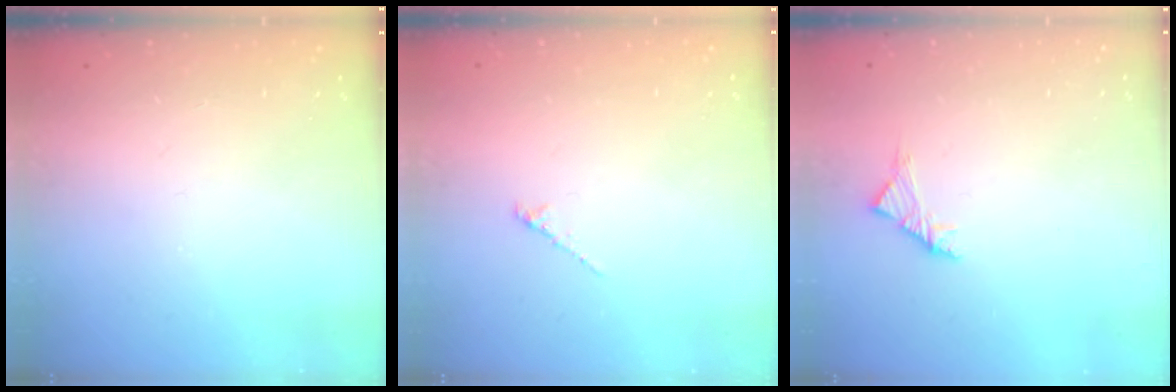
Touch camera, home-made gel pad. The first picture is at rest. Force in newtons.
{"total": 1.2, "press": 1.1, "slide": 0.4}
{"total": 2.8, "press": 2.6, "slide": 0.8}